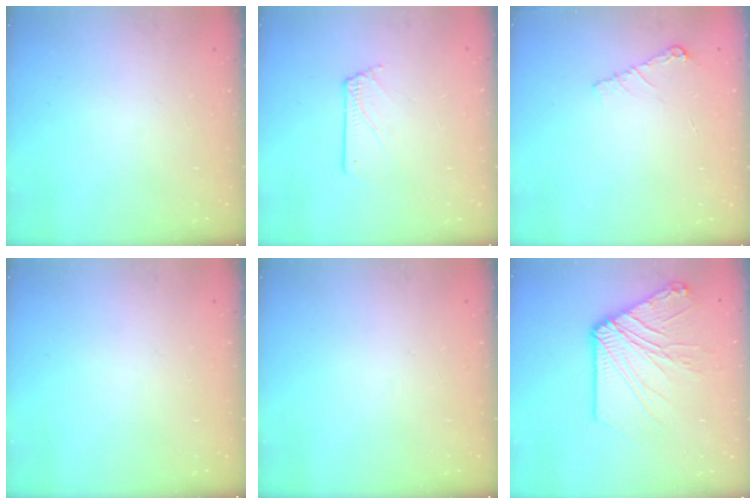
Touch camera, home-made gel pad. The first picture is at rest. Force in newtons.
{"total": 1.1, "press": 1.1, "slide": 0.2}
{"total": 6.0, "press": 6.0, "slide": 0.8}
{"total": 0.0}
{"total": 0.0}
{"total": 15.5, "press": 15.4, "slide": 2.0}